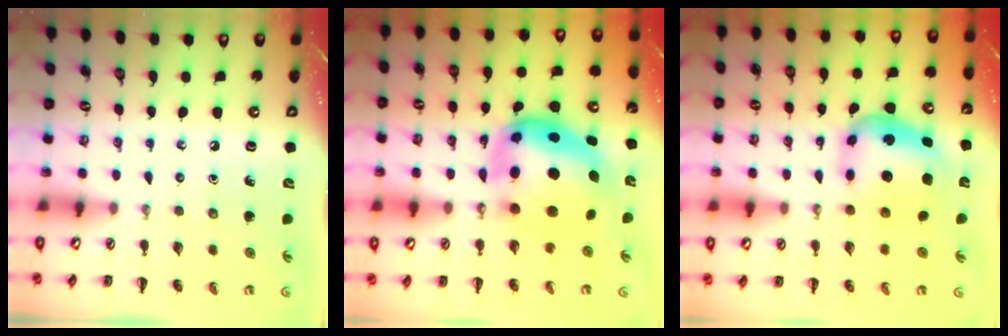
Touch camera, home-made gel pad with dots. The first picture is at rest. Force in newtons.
{"total": 10.2, "press": 9.8, "slide": 2.8}
{"total": 7.0, "press": 6.8, "slide": 1.5}